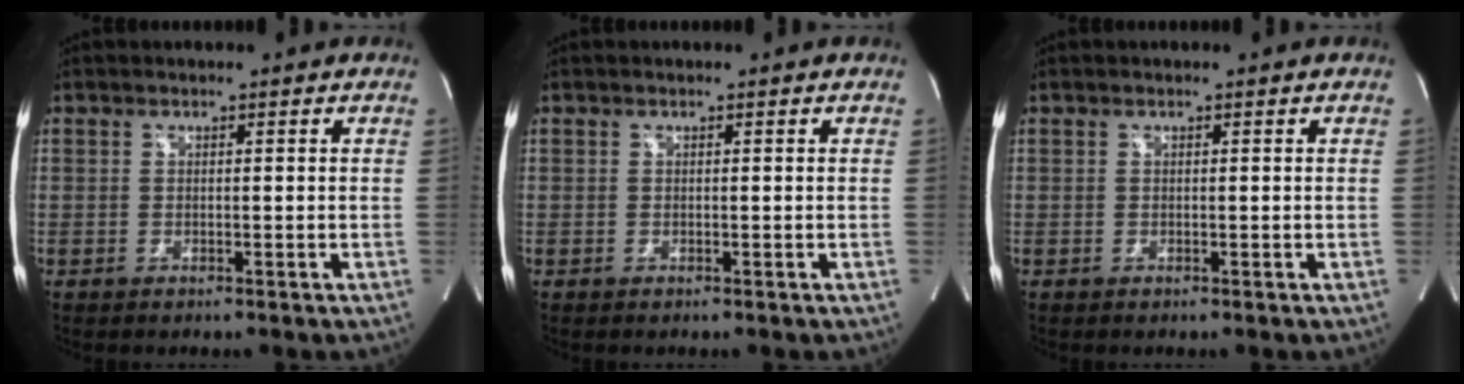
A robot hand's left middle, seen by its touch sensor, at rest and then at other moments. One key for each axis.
{"total": 0.0}
{"total": 0.0}